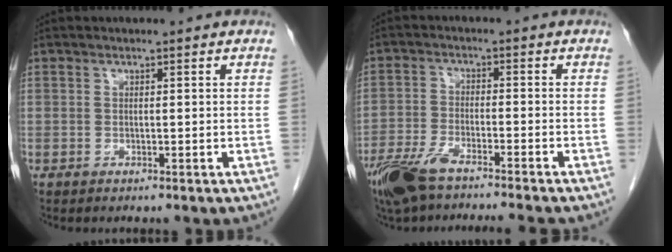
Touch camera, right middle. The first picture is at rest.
{"total": 10.0, "force": [-8.1, 0.5, 5.8], "torque": [-0.106, -0.023, -0.141]}